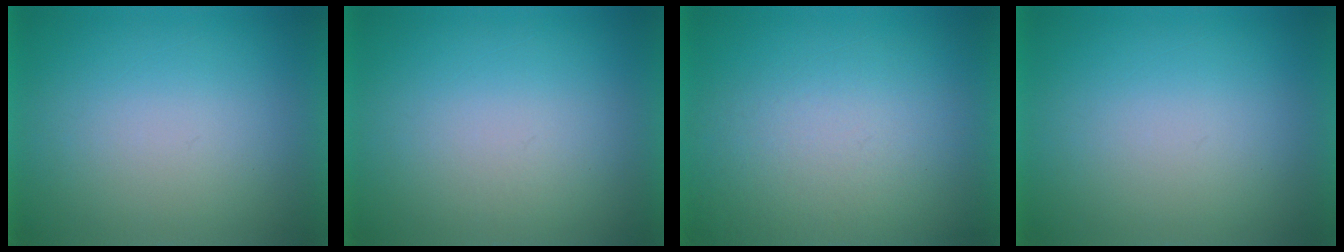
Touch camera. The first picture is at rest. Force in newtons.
{"total": 1.2}
{"total": 4.4}
{"total": 0.0}